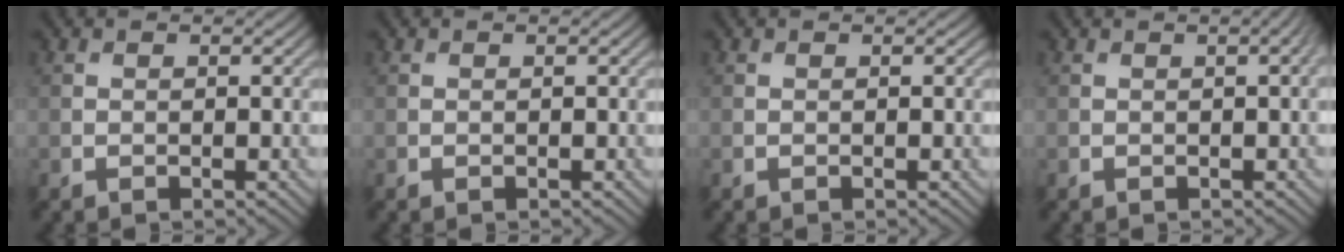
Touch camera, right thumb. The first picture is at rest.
{"total": 0.0}
{"total": 0.0}
{"total": 1.4, "force": [0.3, 0.3, 1.4], "torque": [-0.016, 0.008, 0.002]}